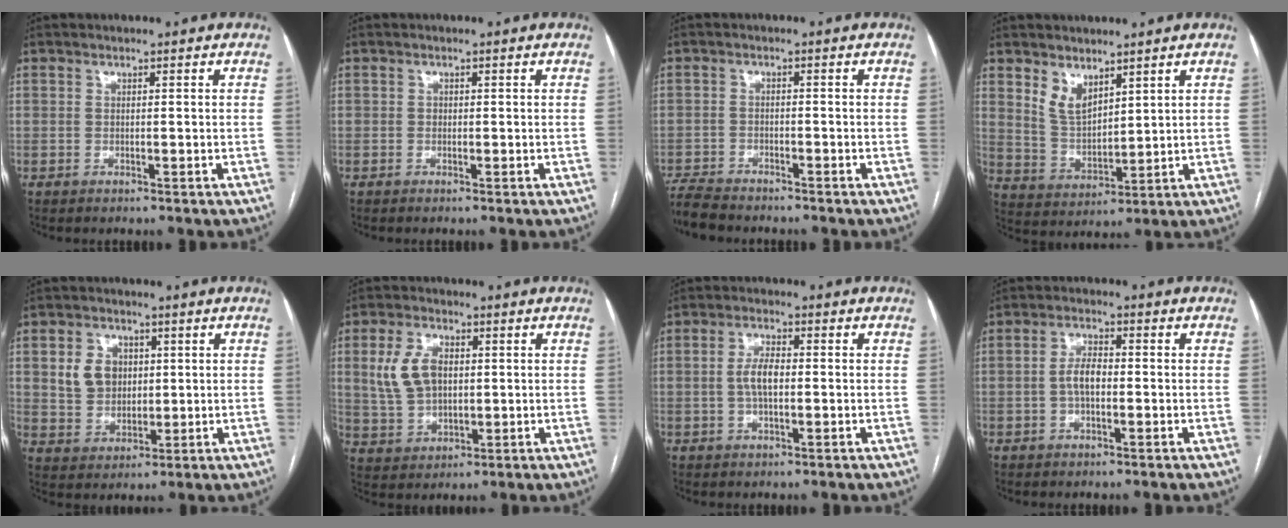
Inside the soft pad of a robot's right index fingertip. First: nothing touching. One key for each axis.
{"total": 0.6, "fx": 0.0, "fy": 0.5, "fz": 0.2, "tx": 0.001, "ty": 0.002, "tz": -0.002}
{"total": 5.7, "fx": -5.4, "fy": 0.9, "fz": 1.5, "tx": -0.028, "ty": -0.016, "tz": -0.096}
{"total": 6.0, "fx": 4.0, "fy": 3.1, "fz": 3.3, "tx": -0.067, "ty": -0.006, "tz": 0.091}
{"total": 7.2, "fx": 1.8, "fy": 5.8, "fz": 3.7, "tx": -0.077, "ty": 0.015, "tz": 0.045}
{"total": 8.7, "fx": 1.8, "fy": 5.5, "fz": 6.5, "tx": -0.150, "ty": 0.018, "tz": 0.044}
{"total": 4.3, "fx": -0.2, "fy": 1.6, "fz": 3.9, "tx": -0.083, "ty": 0.006, "tz": -0.005}
{"total": 3.9, "fx": -0.5, "fy": 1.7, "fz": 3.5, "tx": -0.071, "ty": 0.011, "tz": -0.011}